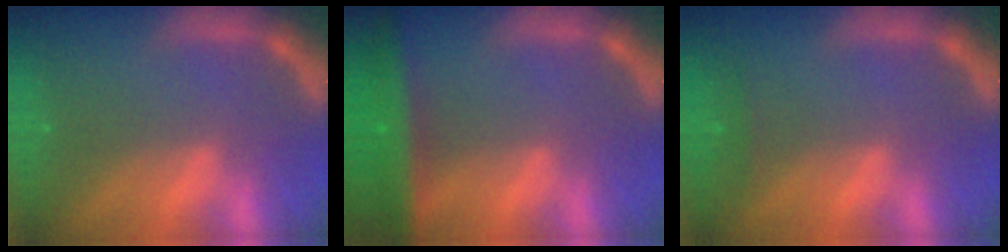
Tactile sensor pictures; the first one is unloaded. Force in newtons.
{"total": 6.5}
{"total": 0.9}